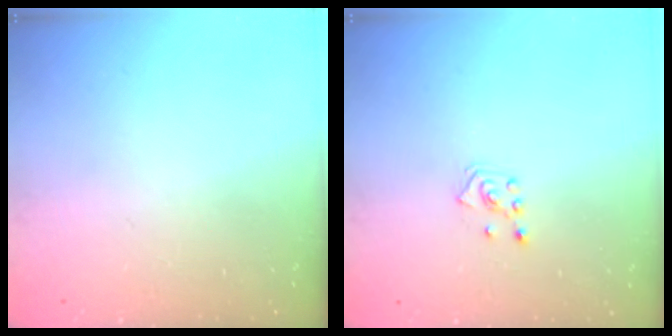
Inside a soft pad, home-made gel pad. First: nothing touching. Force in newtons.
{"total": 2.8, "press": 2.7, "slide": 0.7}